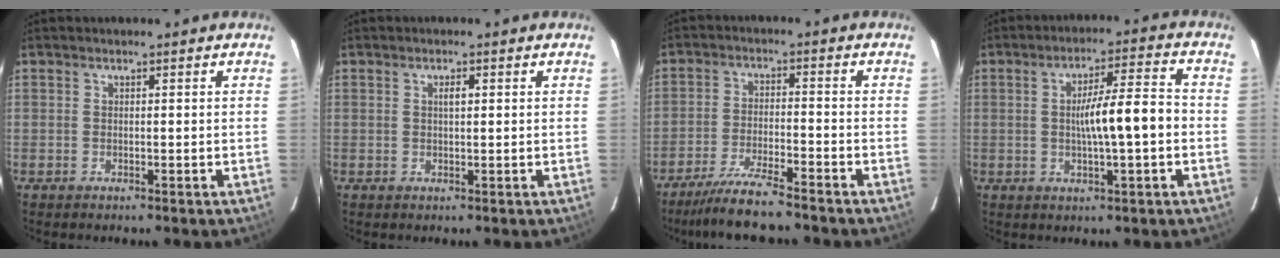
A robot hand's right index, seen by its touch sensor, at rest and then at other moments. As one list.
[{"total": 1.4, "force": [0.4, 0.4, 1.3], "torque": [-0.024, 0.002, 0.006]}, {"total": 8.3, "force": [-7.2, 0.0, 4.1], "torque": [-0.072, -0.026, -0.125]}, {"total": 8.6, "force": [-0.8, 0.7, 8.6], "torque": [-0.141, 0.014, -0.014]}]